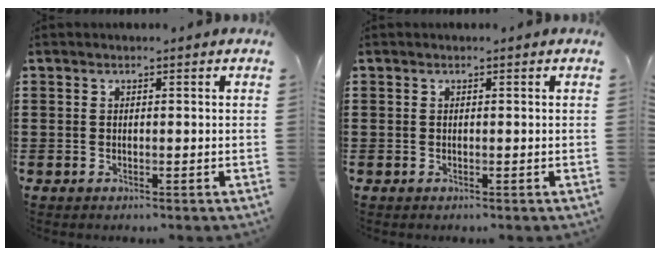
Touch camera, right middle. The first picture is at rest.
{"total": 0.0}